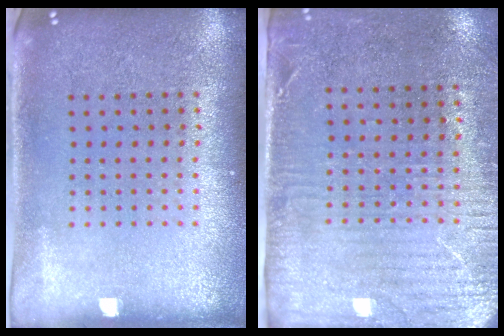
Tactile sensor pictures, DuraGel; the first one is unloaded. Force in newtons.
{"total": 3.1, "press": 2.6, "slide": 1.6}